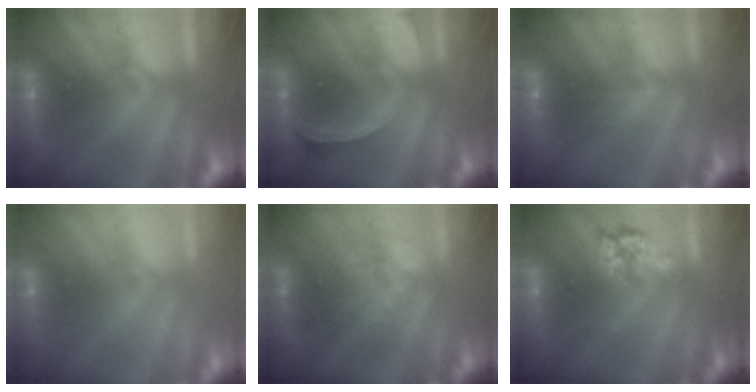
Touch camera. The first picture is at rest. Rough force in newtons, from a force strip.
{"total": 2.6}
{"total": 2.4}
{"total": 2.4}
{"total": 2.4}
{"total": 2.4}